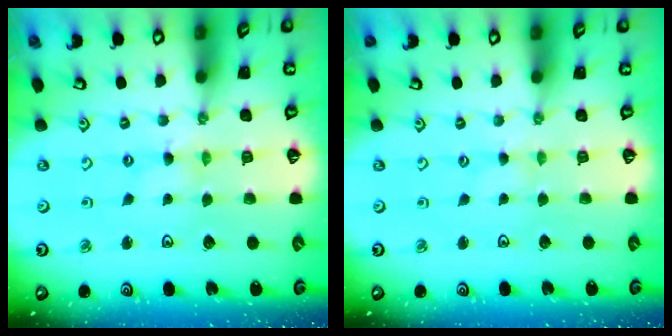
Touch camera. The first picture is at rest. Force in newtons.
{"total": 0.0}